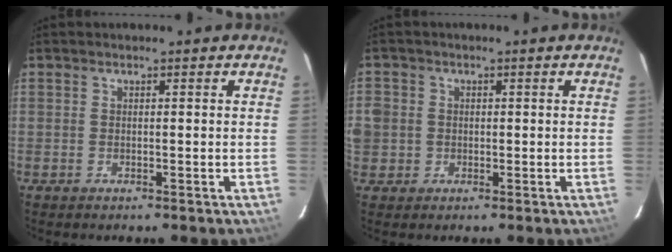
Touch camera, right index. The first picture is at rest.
{"total": 5.3, "force": [-0.5, 5.1, 1.5], "torque": [-0.044, 0.010, -0.004]}